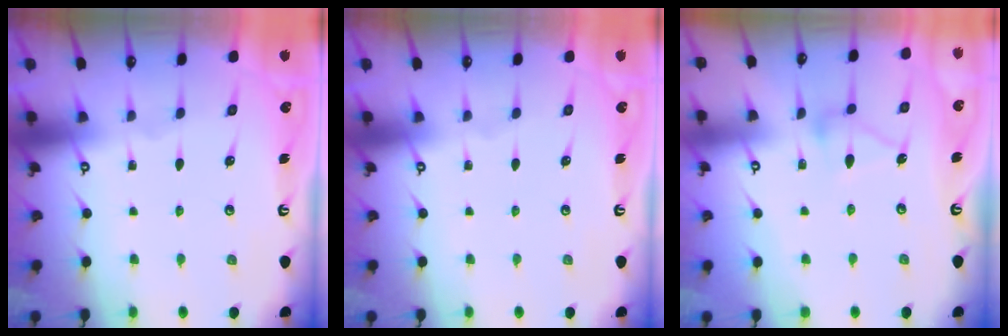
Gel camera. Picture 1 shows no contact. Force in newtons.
{"total": 0.0}
{"total": 9.6, "press": 9.6, "slide": 0.5}